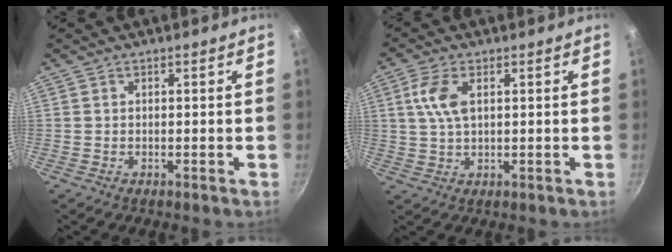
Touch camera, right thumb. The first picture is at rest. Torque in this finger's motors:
{"motor_torque": [-0.13, 1.50, 0.78, 0.78, 0.04]}